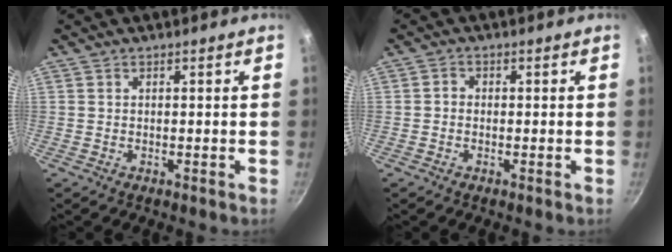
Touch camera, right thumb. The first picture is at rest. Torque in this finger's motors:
{"motor_torque": [-0.48, 0.23, 0.38, -0.15, 0.07]}